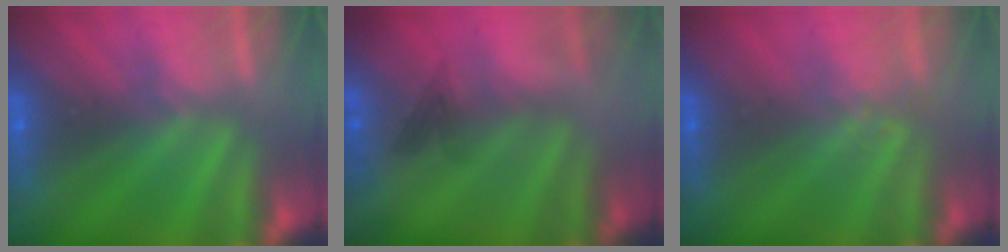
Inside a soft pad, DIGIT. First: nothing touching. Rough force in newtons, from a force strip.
{"total": 2.2}
{"total": 1.0}